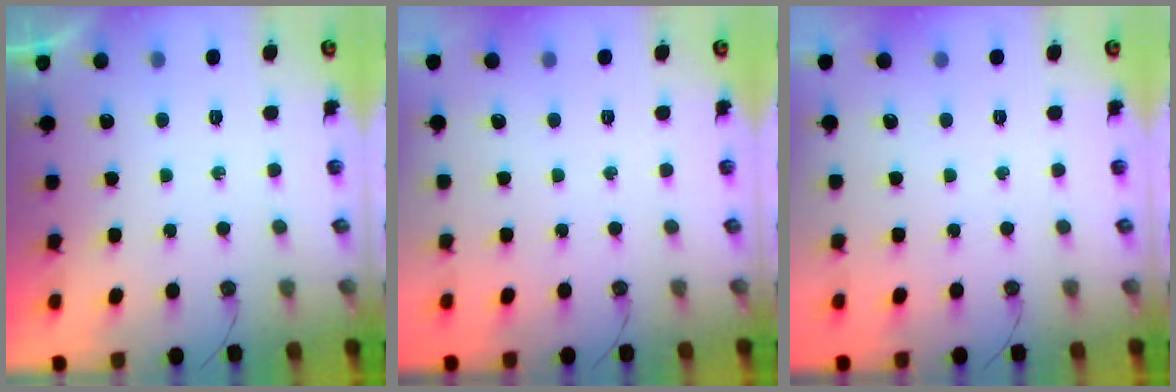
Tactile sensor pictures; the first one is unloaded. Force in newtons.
{"total": 0.0}
{"total": 0.0}